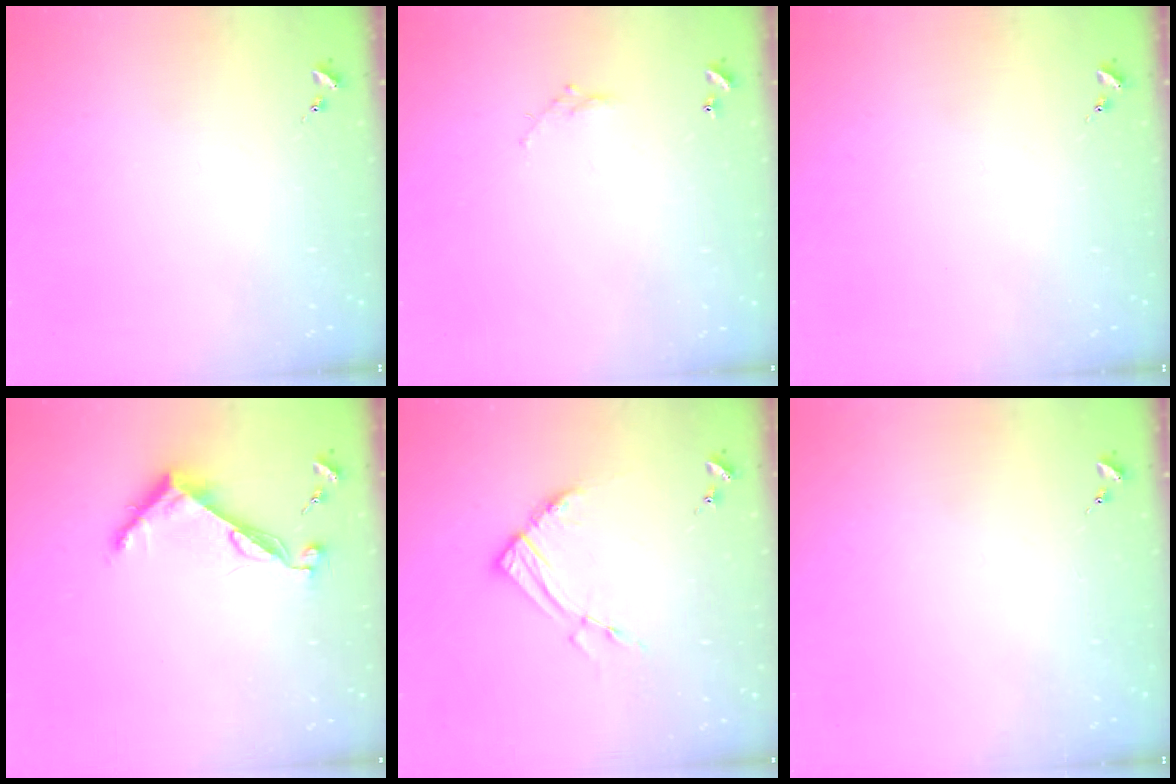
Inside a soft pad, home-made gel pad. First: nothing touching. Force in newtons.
{"total": 3.5, "press": 3.5, "slide": 0.2}
{"total": 0.0}
{"total": 8.2, "press": 8.2, "slide": 0.2}
{"total": 8.9, "press": 8.9, "slide": 0.8}
{"total": 0.0}